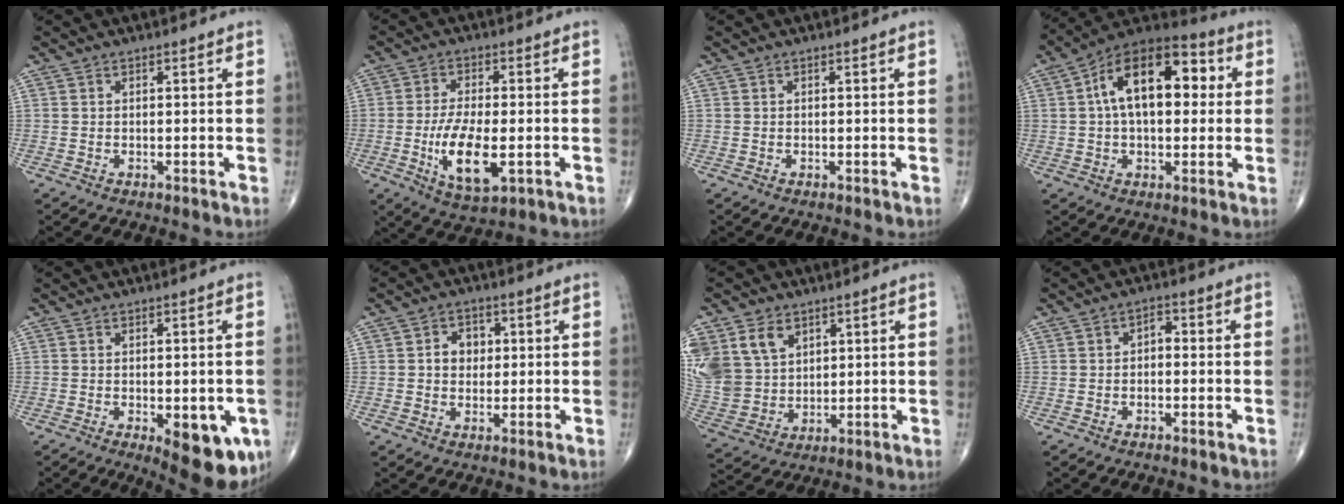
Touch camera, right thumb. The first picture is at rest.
{"total": 11.1, "force": [-2.6, 4.6, 9.8], "torque": [-0.179, -0.008, -0.040]}
{"total": 0.0}
{"total": 17.6, "force": [3.2, 9.7, 14.4], "torque": [-0.208, 0.034, 0.041]}
{"total": 12.0, "force": [-4.2, 5.1, 10.0], "torque": [-0.108, -0.008, -0.043]}
{"total": 5.7, "force": [0.9, 4.6, 3.2], "torque": [-0.025, 0.004, 0.011]}
{"total": 17.3, "force": [6.8, 13.1, 8.9], "torque": [-0.205, 0.004, 0.154]}
{"total": 2.3, "force": [-0.4, 1.5, 1.8], "torque": [-0.016, 0.013, -0.013]}